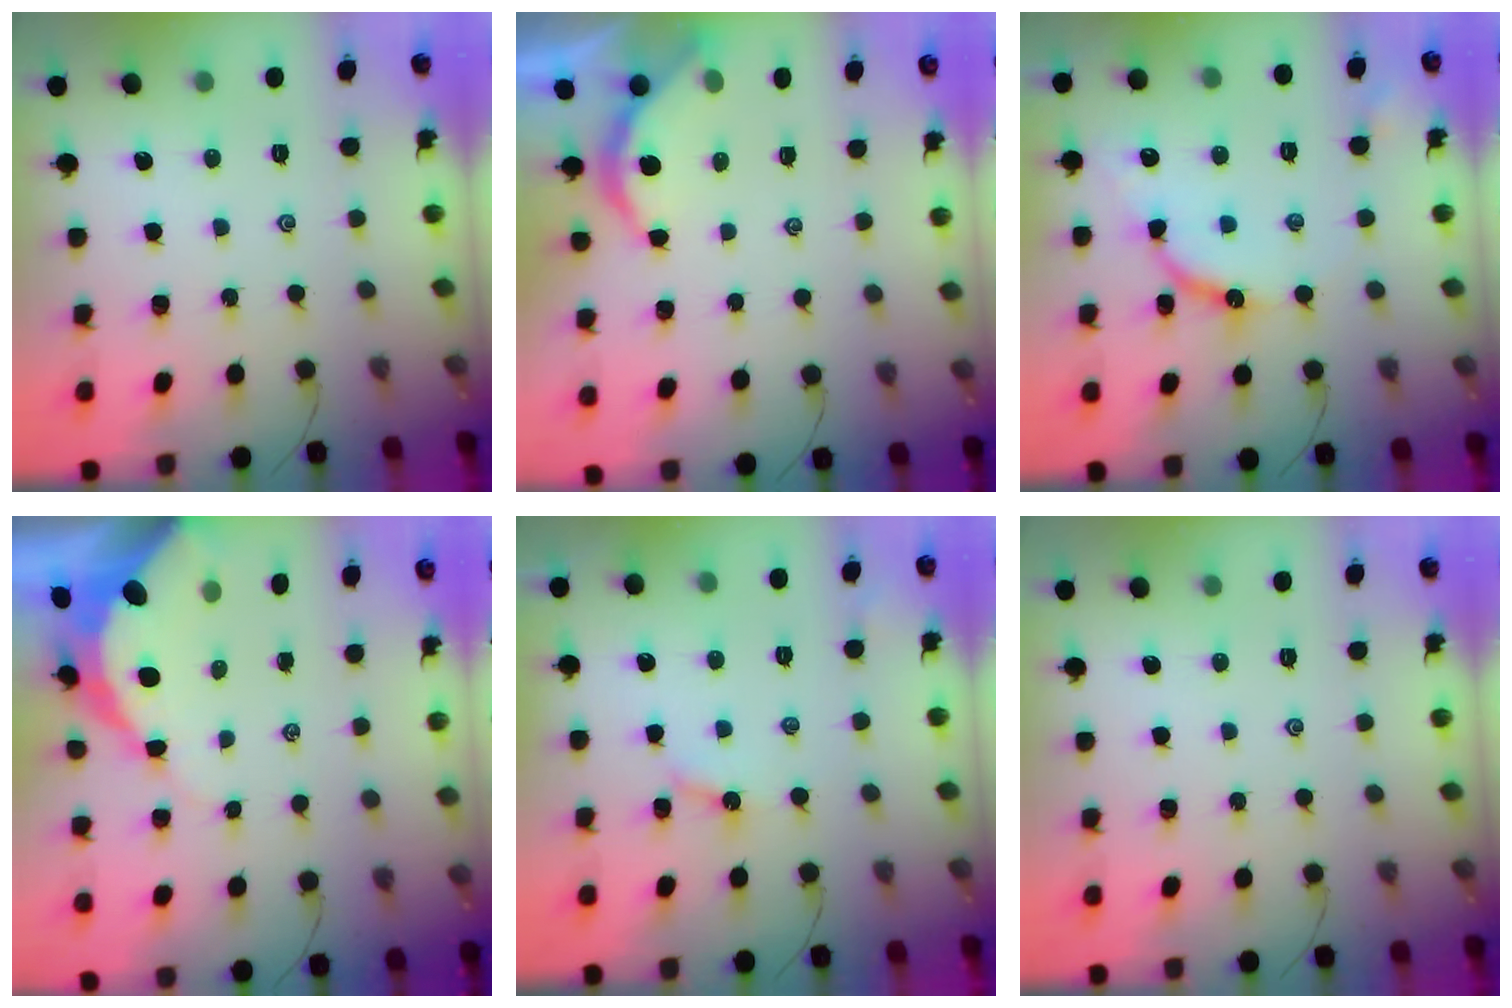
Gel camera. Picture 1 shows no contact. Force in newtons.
{"total": 3.6, "press": 3.6, "slide": 0.4}
{"total": 9.6, "press": 9.6, "slide": 0.8}
{"total": 9.7, "press": 9.6, "slide": 1.1}
{"total": 3.3, "press": 3.3, "slide": 0.1}
{"total": 0.0}